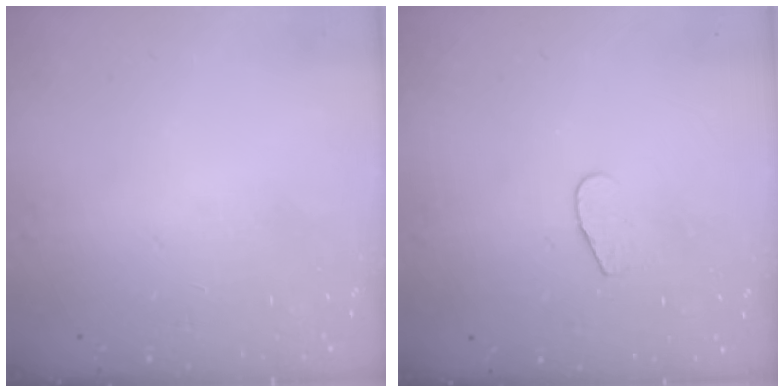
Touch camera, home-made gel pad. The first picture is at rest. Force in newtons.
{"total": 4.6, "press": 4.6, "slide": 0.4}